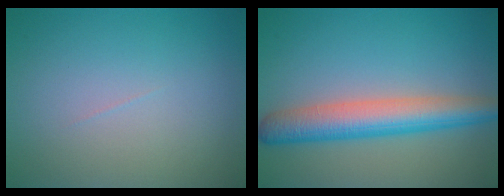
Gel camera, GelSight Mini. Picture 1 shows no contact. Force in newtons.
{"total": 5.9, "press": 5.9, "slide": 0.1}